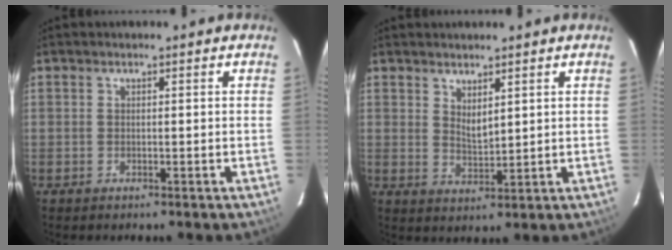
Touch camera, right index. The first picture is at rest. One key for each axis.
{"total": 3.4, "fx": 2.2, "fy": 1.2, "fz": 2.2, "tx": -0.036, "ty": -0.007, "tz": 0.040}